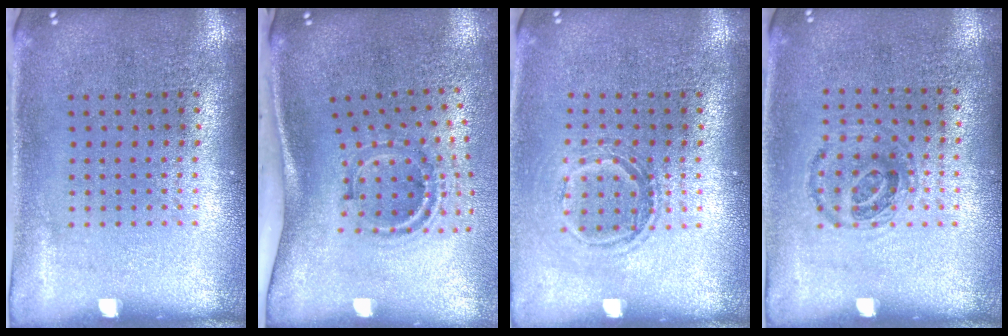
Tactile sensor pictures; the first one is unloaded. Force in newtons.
{"total": 1.5, "press": 1.1, "slide": 1.0}
{"total": 1.3, "press": 1.1, "slide": 0.7}
{"total": 0.9, "press": 0.8, "slide": 0.5}